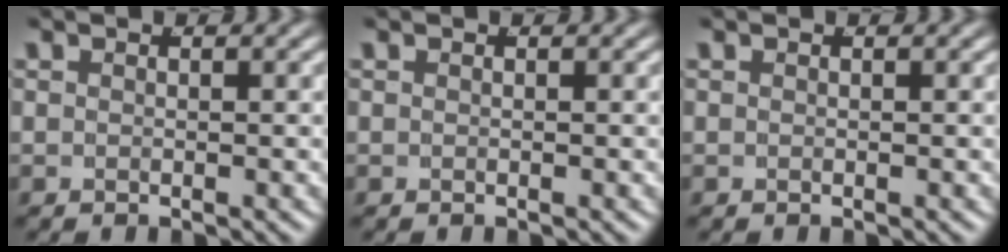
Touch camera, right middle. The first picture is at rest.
{"total": 0.0}
{"total": 0.0}